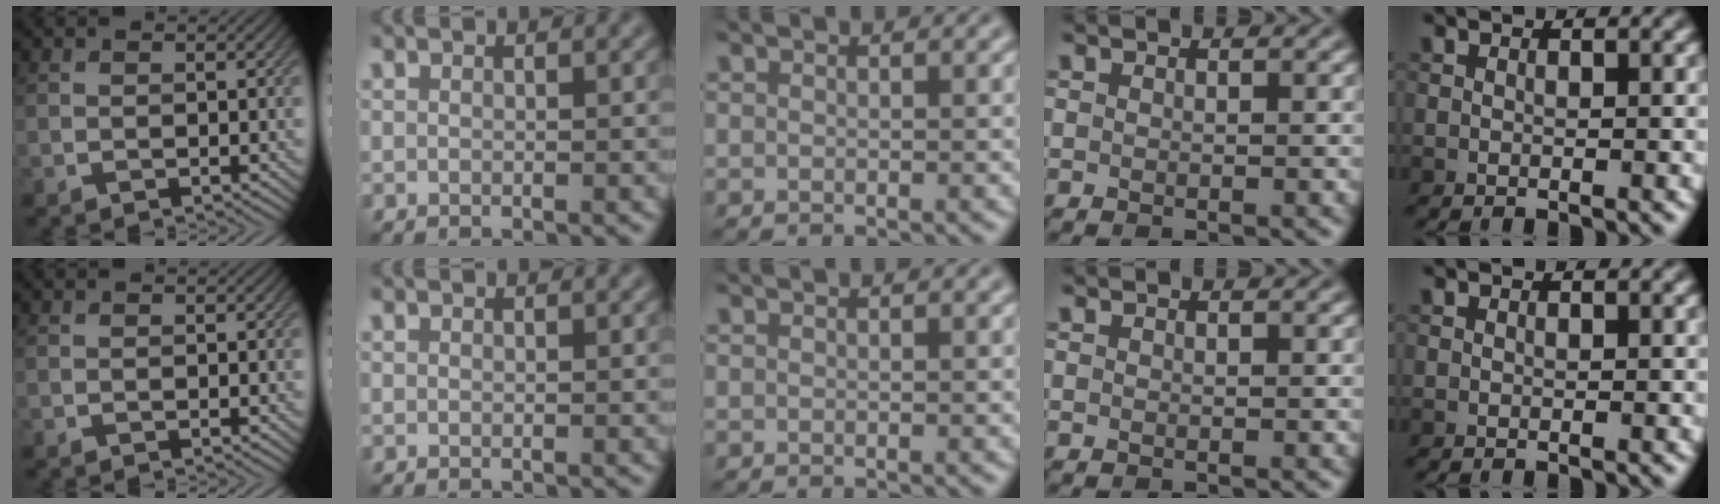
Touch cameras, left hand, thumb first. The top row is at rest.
{}